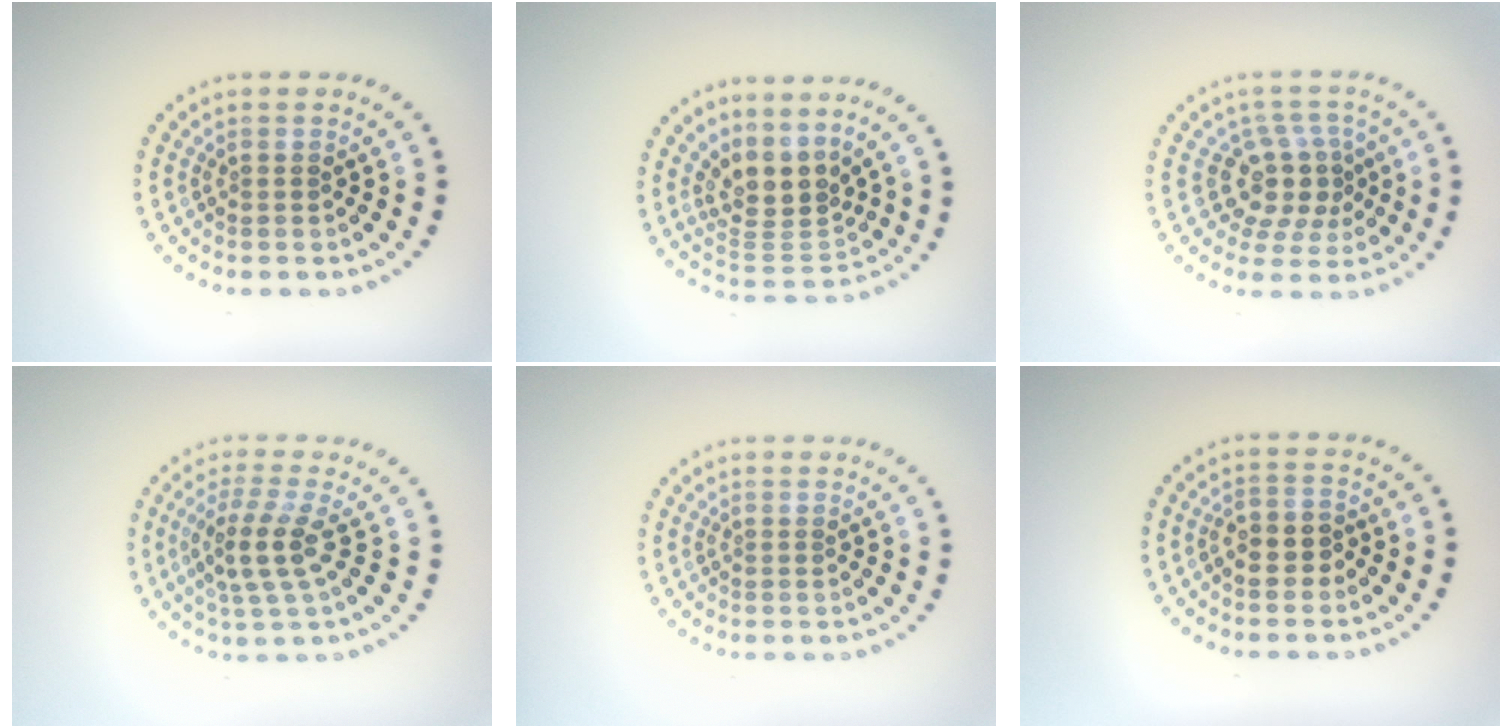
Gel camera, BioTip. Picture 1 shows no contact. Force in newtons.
{"total": 3.9, "press": 3.0, "slide": 2.6}
{"total": 3.9, "press": 3.1, "slide": 2.3}
{"total": 3.6, "press": 3.1, "slide": 1.9}
{"total": 0.0}
{"total": 2.6, "press": 2.4, "slide": 0.8}